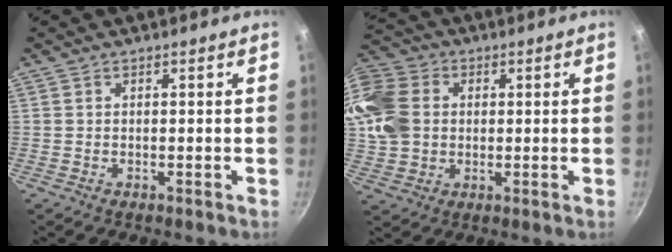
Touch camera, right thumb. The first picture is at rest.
{"total": 18.5, "force": [2.7, 15.3, 10.1], "torque": [-0.228, 0.027, 0.043]}